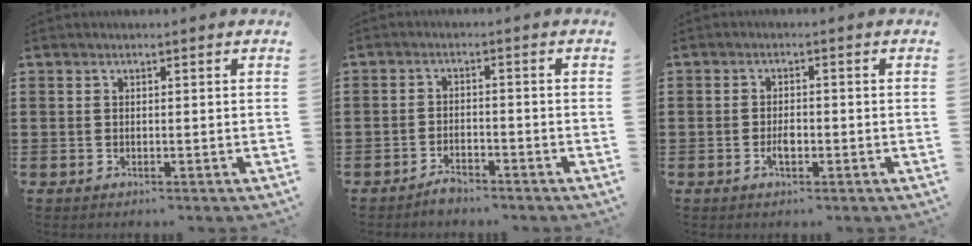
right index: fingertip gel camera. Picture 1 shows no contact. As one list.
[{"total": 2.2, "force": [-2.2, 0.3, 0.5], "torque": [-0.015, 0.002, -0.043]}, {"total": 2.2, "force": [-0.7, 1.0, 1.9], "torque": [-0.043, 0.001, -0.015]}]